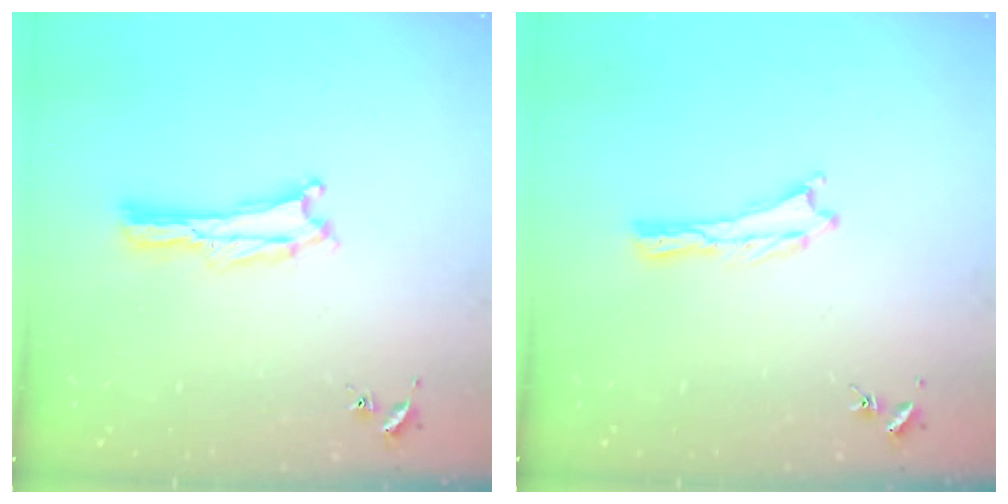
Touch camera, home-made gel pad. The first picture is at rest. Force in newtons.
{"total": 0.0}